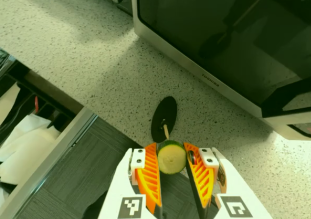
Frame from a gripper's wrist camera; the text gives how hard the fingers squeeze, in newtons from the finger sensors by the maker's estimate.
{"total": 8.4, "left": 8.3, "right": 8.4}